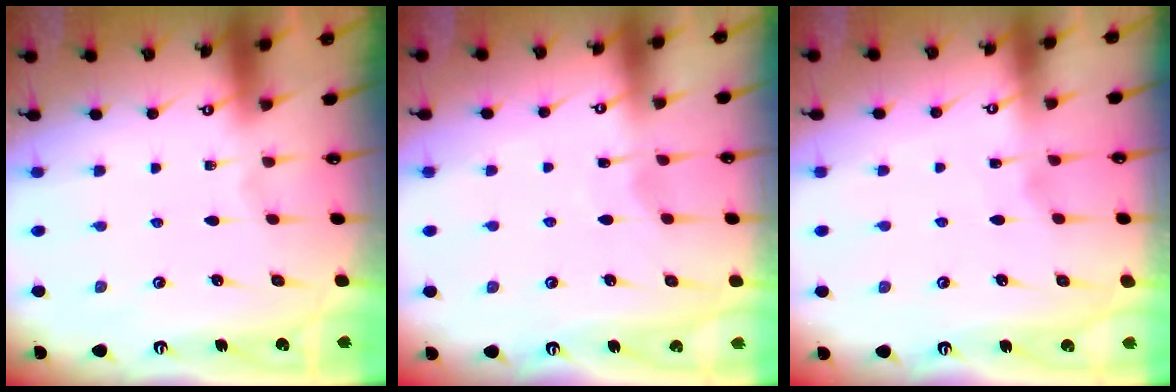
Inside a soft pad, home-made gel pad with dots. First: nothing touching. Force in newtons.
{"total": 3.2, "press": 3.1, "slide": 0.4}
{"total": 1.8, "press": 1.8, "slide": 0.3}